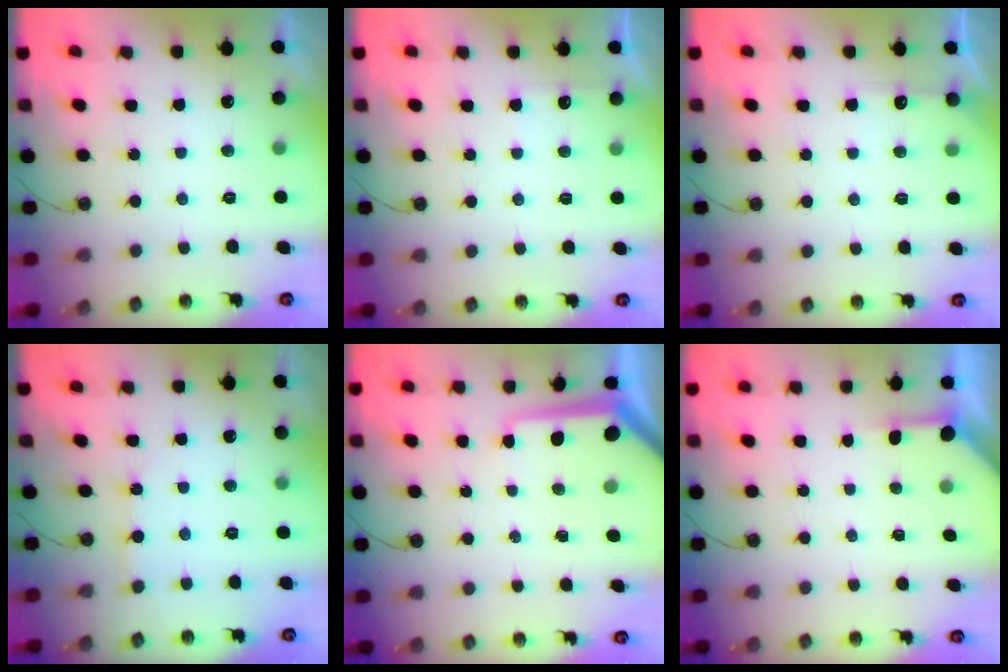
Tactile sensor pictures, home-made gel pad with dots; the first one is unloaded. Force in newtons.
{"total": 4.3, "press": 4.2, "slide": 0.5}
{"total": 4.3, "press": 4.3, "slide": 0.5}
{"total": 2.9, "press": 2.9, "slide": 0.4}
{"total": 8.3, "press": 8.3, "slide": 0.7}
{"total": 2.4, "press": 2.4, "slide": 0.4}